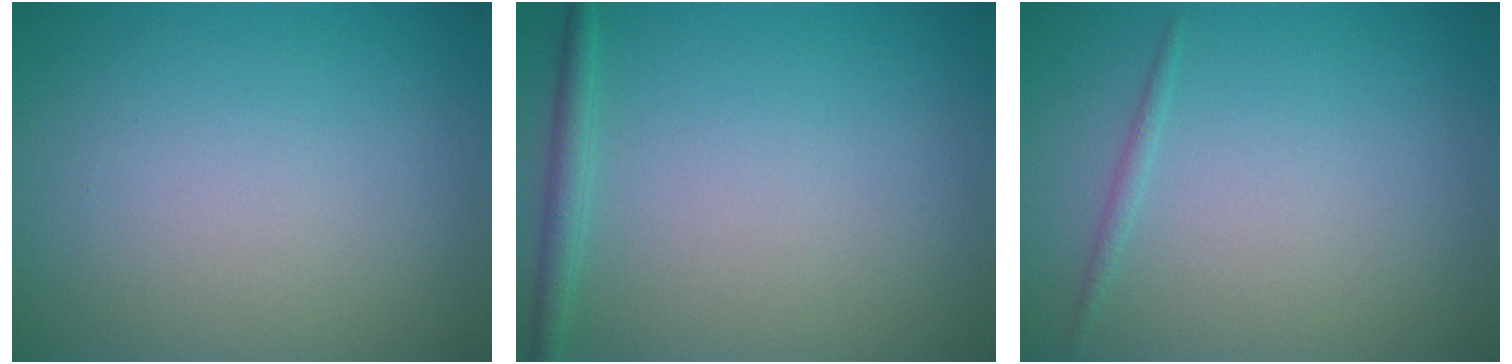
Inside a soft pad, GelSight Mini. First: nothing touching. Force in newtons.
{"total": 1.5, "press": 1.5, "slide": 0.1}
{"total": 0.7, "press": 0.7, "slide": 0.0}